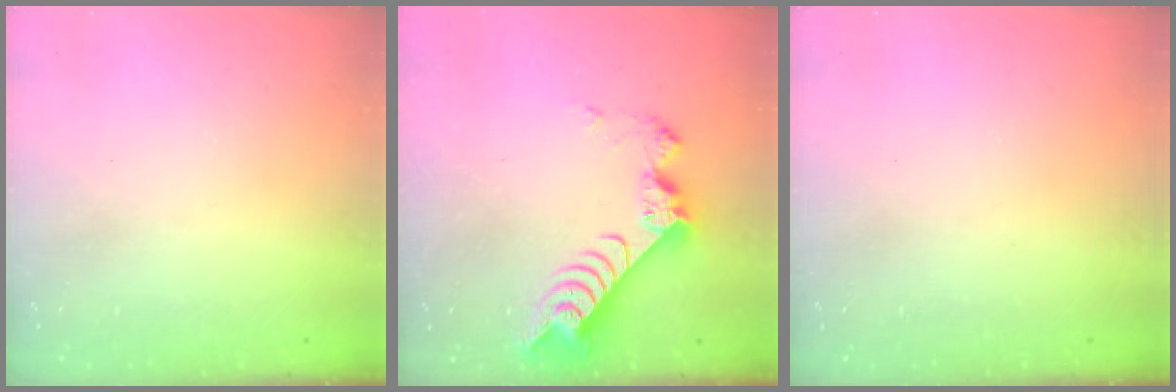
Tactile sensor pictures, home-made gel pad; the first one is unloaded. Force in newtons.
{"total": 9.5, "press": 9.4, "slide": 1.0}
{"total": 0.0}